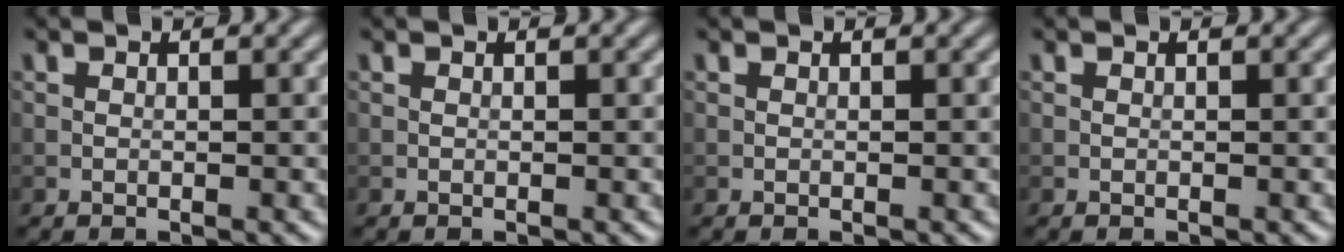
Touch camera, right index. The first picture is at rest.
{"total": 0.0}
{"total": 0.0}
{"total": 0.0}